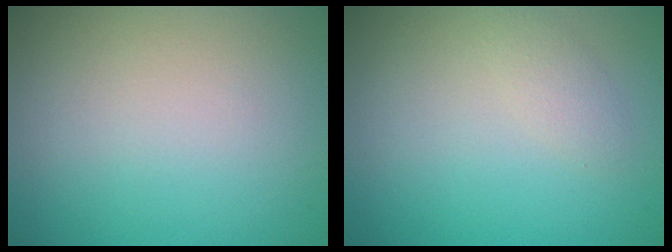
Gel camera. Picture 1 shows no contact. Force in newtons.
{"total": 1.1, "press": 1.1, "slide": 0.0}